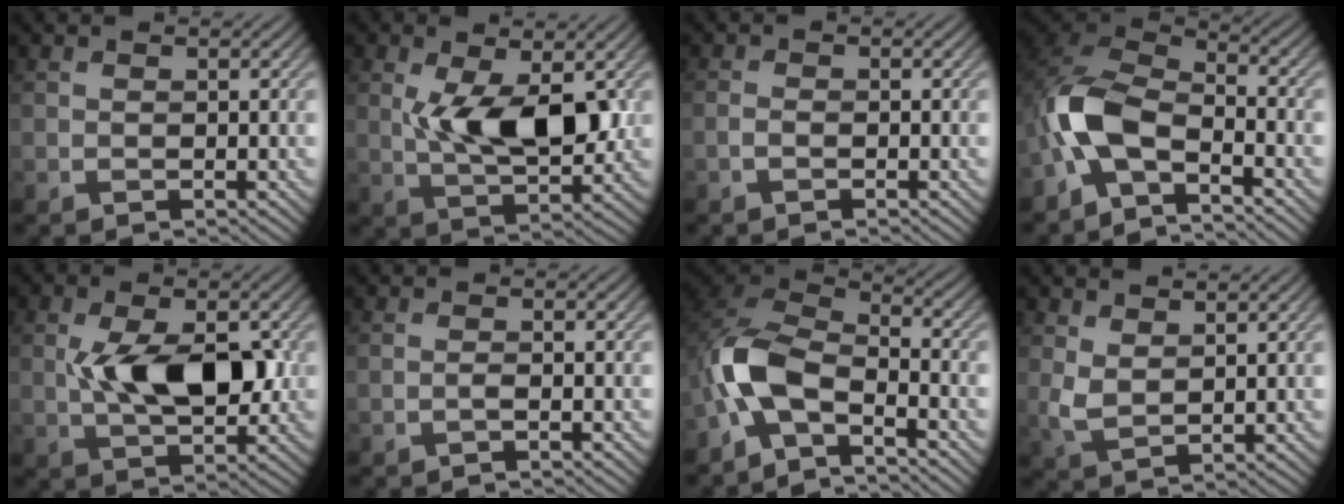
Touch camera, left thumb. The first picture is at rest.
{"total": 8.9, "force": [1.3, 4.2, 7.7], "torque": [-0.152, -0.006, 0.028]}
{"total": 1.1, "force": [-0.7, 0.4, 0.7], "torque": [-0.017, 0.001, -0.017]}
{"total": 9.5, "force": [-4.3, 4.7, 7.0], "torque": [-0.148, 0.008, -0.106]}
{"total": 8.9, "force": [0.5, 4.7, 7.6], "torque": [-0.152, -0.004, 0.014]}
{"total": 0.7, "force": [-0.3, 0.1, 0.6], "torque": [-0.014, 0.002, -0.008]}
{"total": 9.4, "force": [-4.4, 4.6, 7.0], "torque": [-0.145, 0.007, -0.108]}
{"total": 3.2, "force": [1.7, 1.6, 2.2], "torque": [-0.060, -0.003, 0.038]}